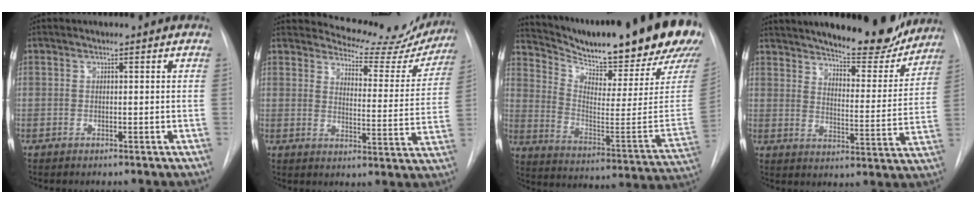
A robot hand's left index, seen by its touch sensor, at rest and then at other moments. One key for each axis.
{"total": 16.7, "fx": 15.7, "fy": 4.5, "fz": 3.2, "tx": -0.018, "ty": -0.057, "tz": 0.168}
{"total": 28.5, "fx": 24.3, "fy": 2.6, "fz": 14.7, "tx": -0.256, "ty": -0.093, "tz": 0.332}
{"total": 18.3, "fx": 16.3, "fy": 3.6, "fz": 7.4, "tx": -0.102, "ty": -0.026, "tz": 0.216}